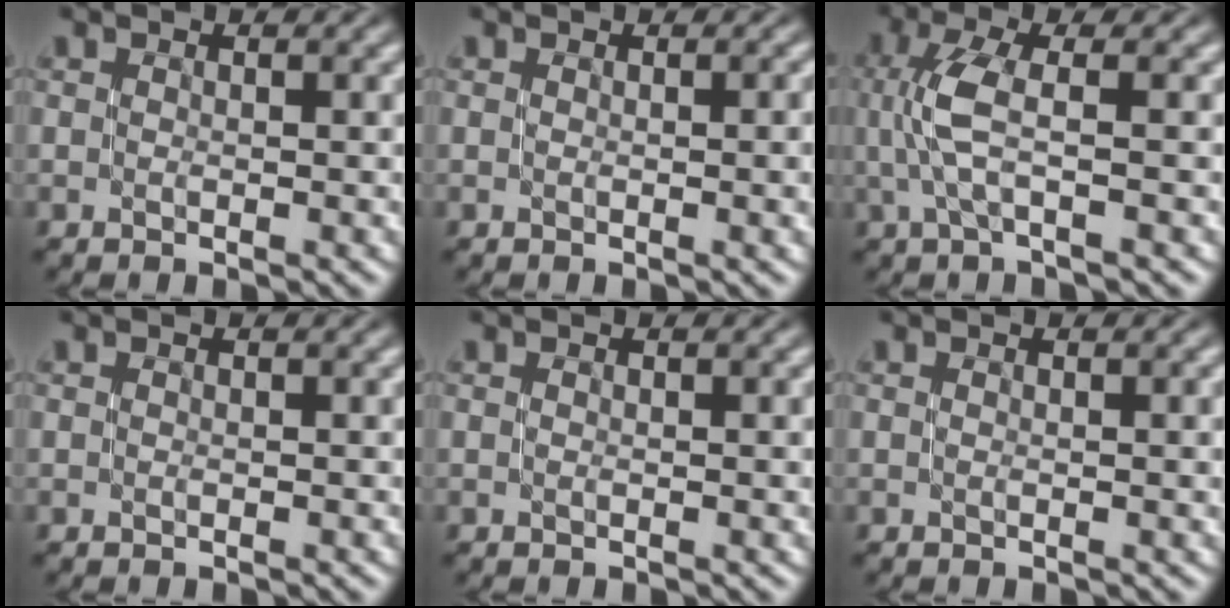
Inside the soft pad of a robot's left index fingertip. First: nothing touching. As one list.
[{"total": 2.5, "force": [0.0, 0.9, 2.3], "torque": [-0.024, 0.005, -0.002]}, {"total": 3.6, "force": [0.2, 0.9, 3.5], "torque": [-0.087, 0.008, 0.006]}, {"total": 0.0}, {"total": 0.8, "force": [0.1, 0.2, 0.7], "torque": [-0.009, 0.003, -0.002]}, {"total": 1.6, "force": [0.1, 0.5, 1.5], "torque": [-0.018, 0.004, 0.000]}]